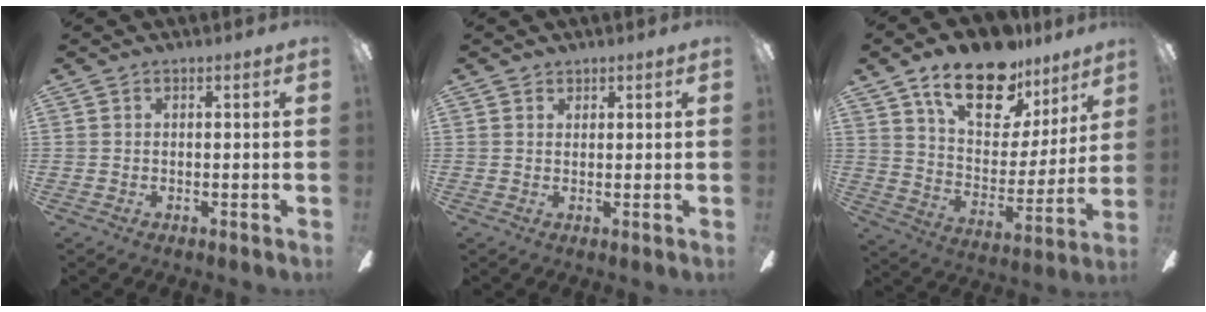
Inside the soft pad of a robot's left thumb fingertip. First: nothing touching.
{"total": 1.4, "force": [1.1, 0.8, 0.1], "torque": [0.006, -0.002, 0.020]}
{"total": 19.8, "force": [13.5, 9.5, 10.9], "torque": [-0.172, -0.082, 0.234]}